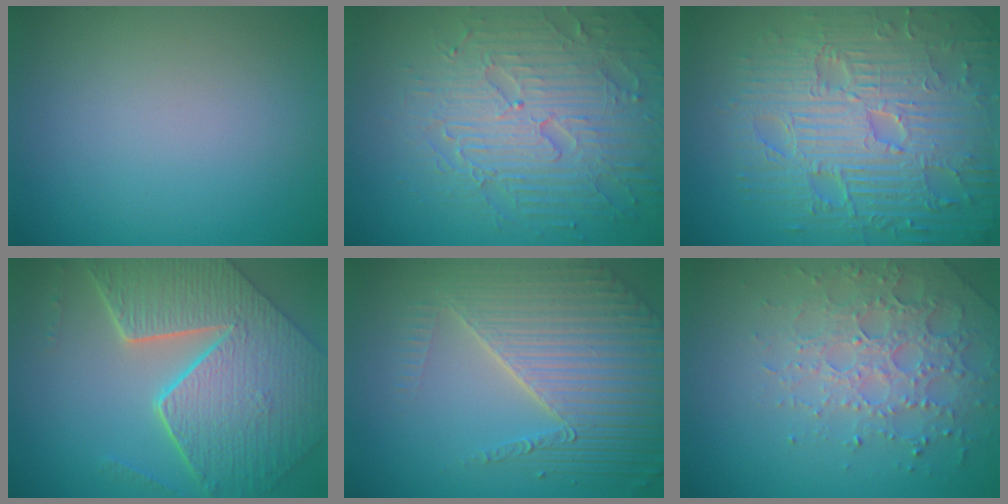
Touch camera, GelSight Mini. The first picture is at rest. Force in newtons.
{"total": 7.5, "press": 5.9, "slide": 4.6}
{"total": 11.0, "press": 7.2, "slide": 8.3}
{"total": 9.6, "press": 7.1, "slide": 6.5}
{"total": 7.4, "press": 5.6, "slide": 4.8}
{"total": 4.9, "press": 4.7, "slide": 1.2}